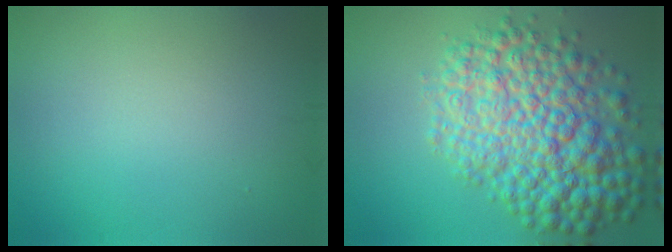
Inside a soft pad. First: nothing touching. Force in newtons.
{"total": 10.3, "press": 10.3, "slide": 0.2}